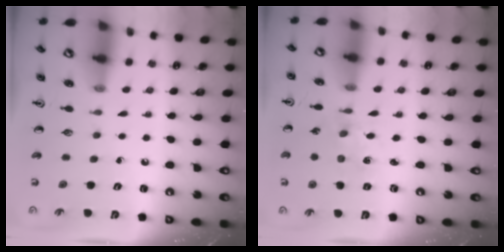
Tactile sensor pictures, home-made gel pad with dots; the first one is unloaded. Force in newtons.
{"total": 1.5, "press": 1.5, "slide": 0.3}